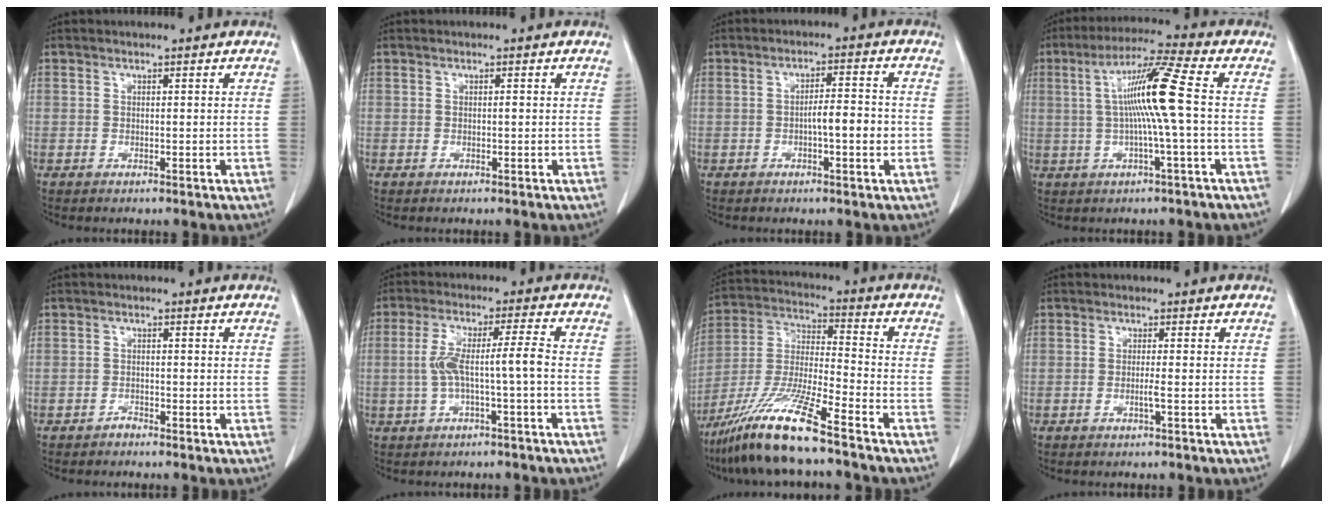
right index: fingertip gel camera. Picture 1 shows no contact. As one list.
[{"total": 0.0}, {"total": 4.9, "force": [-1.0, 0.8, 4.7], "torque": [-0.077, 0.007, -0.014]}, {"total": 10.4, "force": [0.5, -1.2, 10.3], "torque": [-0.190, 0.012, 0.006]}, {"total": 0.9, "force": [-0.8, 0.3, 0.1], "torque": [0.004, 0.002, -0.017]}, {"total": 6.7, "force": [-1.0, -0.1, 6.6], "torque": [-0.135, 0.024, -0.013]}, {"total": 14.1, "force": [-10.1, 0.0, 9.8], "torque": [-0.206, -0.027, -0.192]}, {"total": 1.4, "force": [-0.5, -0.3, 1.2], "torque": [-0.024, 0.000, -0.009]}]